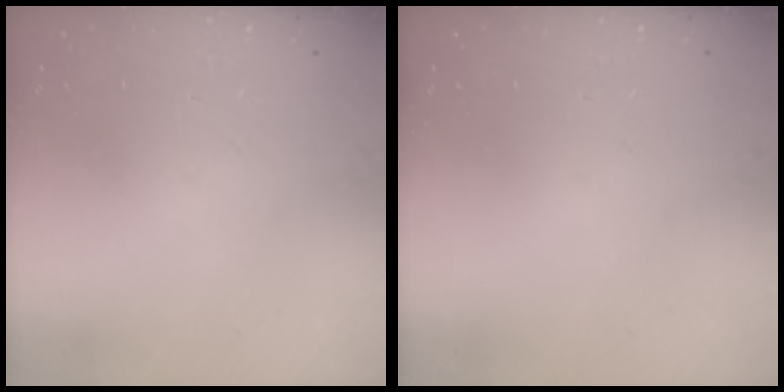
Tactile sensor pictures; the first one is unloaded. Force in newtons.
{"total": 0.0}